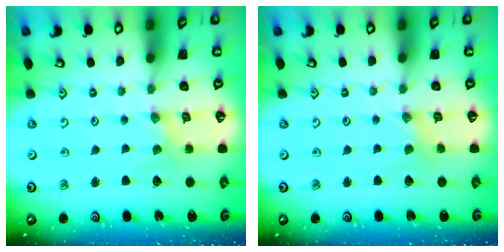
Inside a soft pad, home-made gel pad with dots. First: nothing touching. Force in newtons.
{"total": 1.4, "press": 1.4, "slide": 0.3}